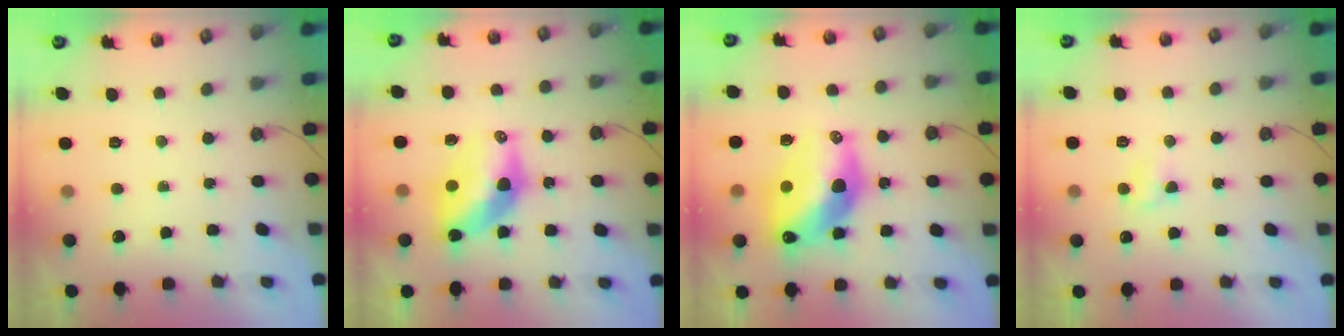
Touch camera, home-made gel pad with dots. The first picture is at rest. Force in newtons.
{"total": 11.5, "press": 11.5, "slide": 1.0}
{"total": 17.1, "press": 17.0, "slide": 1.4}
{"total": 4.8, "press": 4.8, "slide": 0.3}